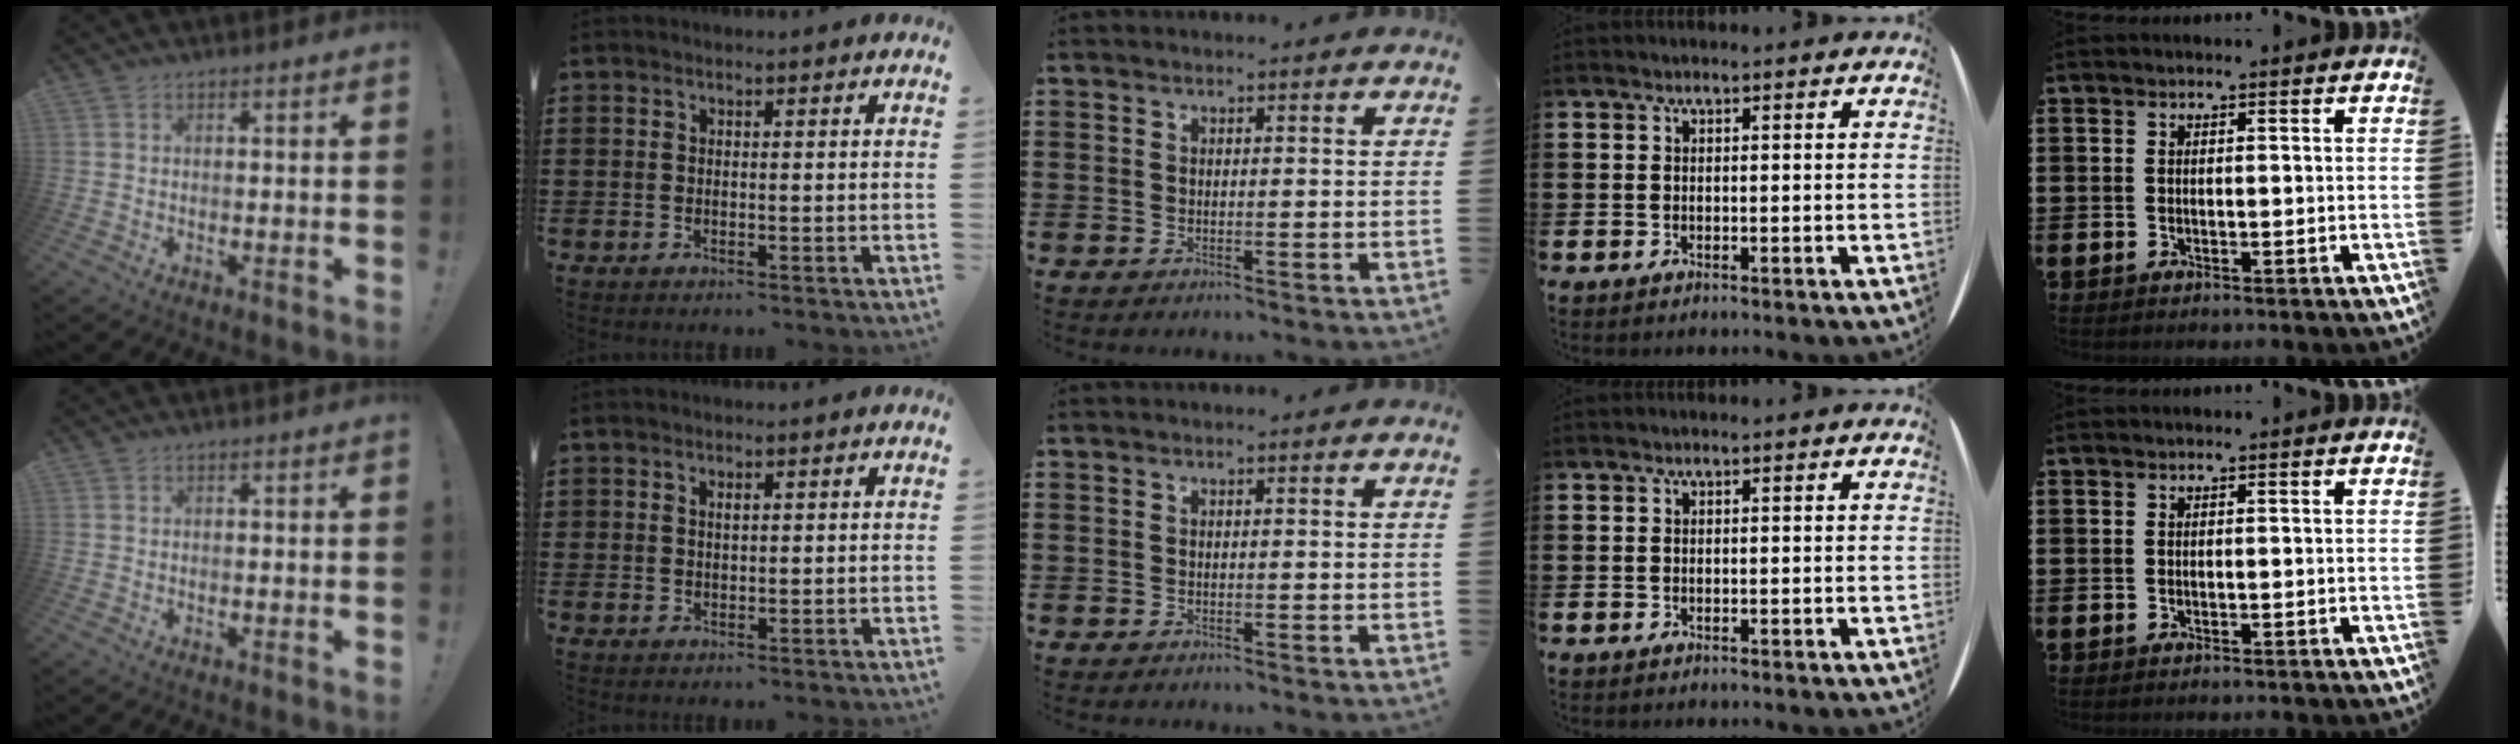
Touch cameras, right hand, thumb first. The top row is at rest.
{"index": {"total": 1.1, "force": [0.6, 0.6, 0.6], "torque": [-0.014, 0.003, 0.012]}}